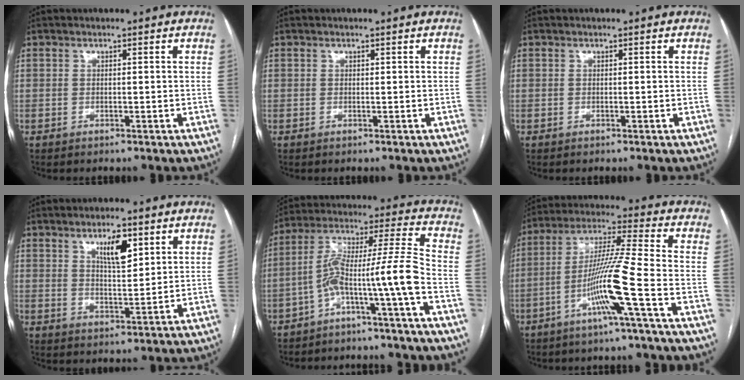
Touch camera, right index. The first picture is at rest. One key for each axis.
{"total": 0.0}
{"total": 0.0}
{"total": 5.8, "fx": 3.1, "fy": 1.7, "fz": 4.6, "tx": -0.079, "ty": -0.002, "tz": 0.055}
{"total": 10.4, "fx": -4.9, "fy": -1.1, "fz": 9.1, "tx": -0.164, "ty": 0.042, "tz": -0.086}
{"total": 11.2, "fx": -4.4, "fy": -1.8, "fz": 10.2, "tx": -0.195, "ty": 0.002, "tz": -0.087}